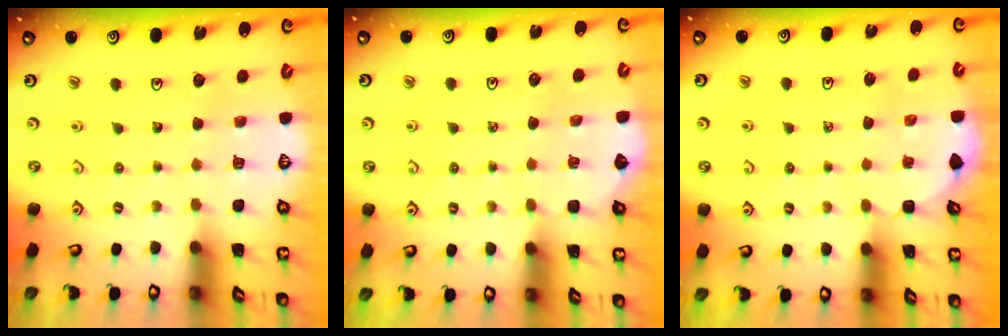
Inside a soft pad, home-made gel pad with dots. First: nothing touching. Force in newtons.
{"total": 1.4, "press": 1.3, "slide": 0.3}
{"total": 1.8, "press": 1.8, "slide": 0.1}